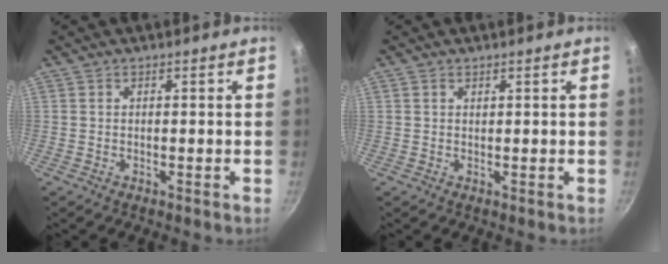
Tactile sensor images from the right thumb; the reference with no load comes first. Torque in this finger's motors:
{"motor_torque": [-0.18, 0.27, 0.06, 0.15, 0.01]}